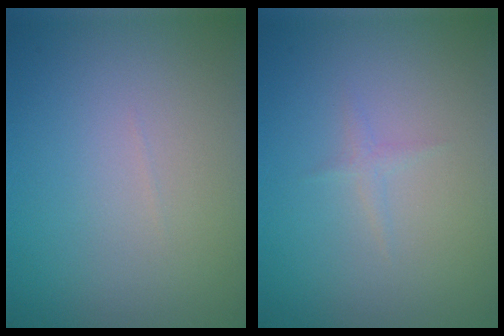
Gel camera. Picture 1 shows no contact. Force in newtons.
{"total": 0.8, "press": 0.8, "slide": 0.1}